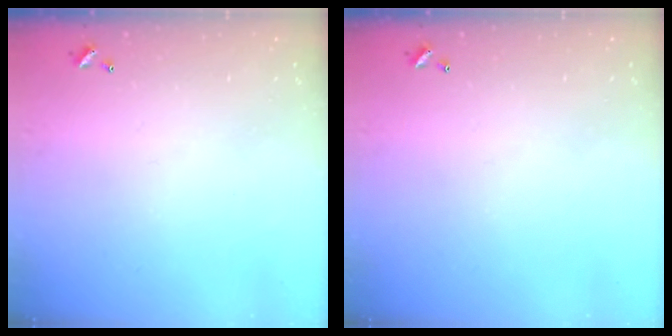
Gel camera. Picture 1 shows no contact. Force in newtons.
{"total": 0.0}